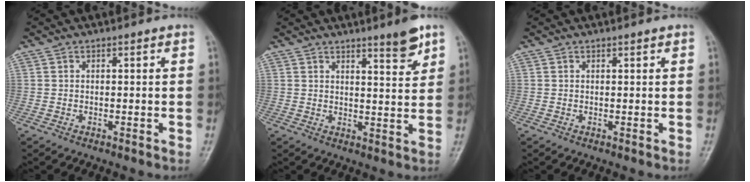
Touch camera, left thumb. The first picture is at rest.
{"total": 5.5, "force": [3.9, 0.9, 3.8], "torque": [-0.043, -0.032, 0.055]}
{"total": 0.7, "force": [0.5, 0.3, 0.4], "torque": [-0.004, -0.002, 0.005]}